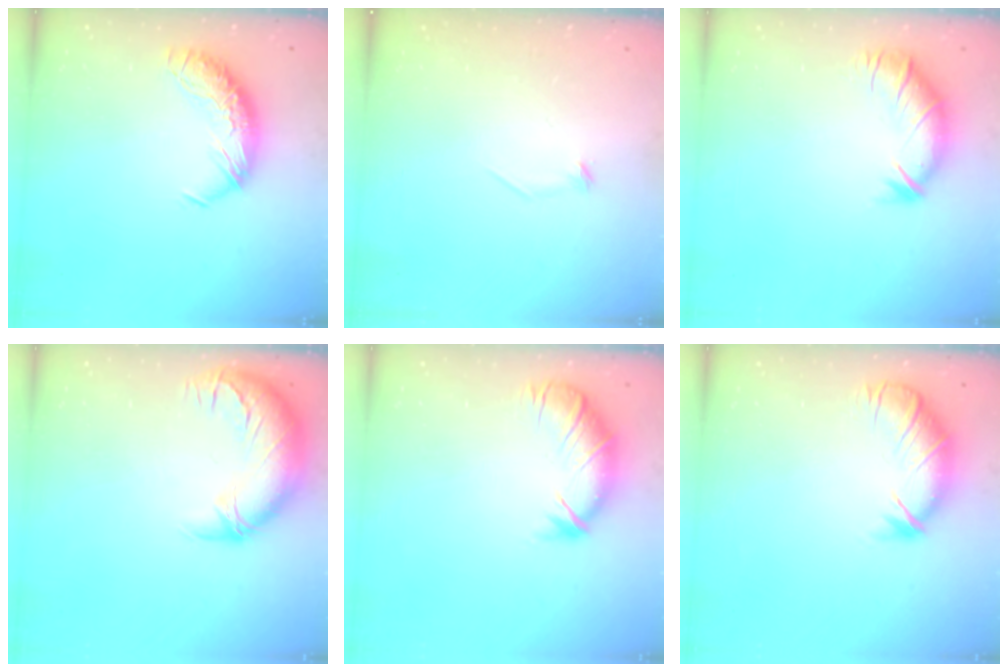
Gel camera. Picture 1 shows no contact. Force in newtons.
{"total": 7.1, "press": 7.0, "slide": 0.9}
{"total": 2.9, "press": 2.3, "slide": 1.7}
{"total": 3.0, "press": 0.9, "slide": 2.8}
{"total": 2.8, "press": 2.4, "slide": 1.4}
{"total": 2.7, "press": 2.4, "slide": 1.4}